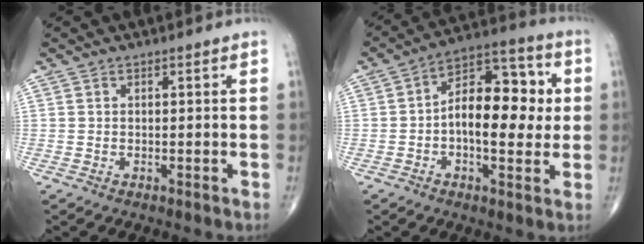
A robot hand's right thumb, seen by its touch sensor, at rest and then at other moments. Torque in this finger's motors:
{"motor_torque": [-0.10, 0.43, 0.78, -0.39, 0.30]}